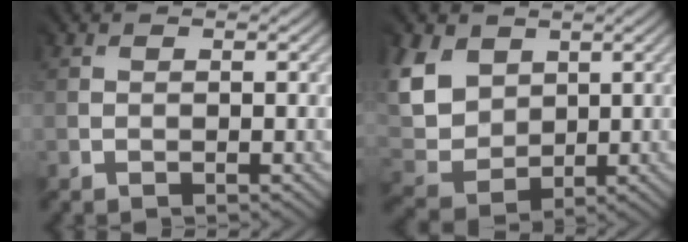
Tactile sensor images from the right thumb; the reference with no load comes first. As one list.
[{"total": 9.0, "force": [4.1, 7.0, 4.0], "torque": [-0.151, 0.005, 0.084]}]